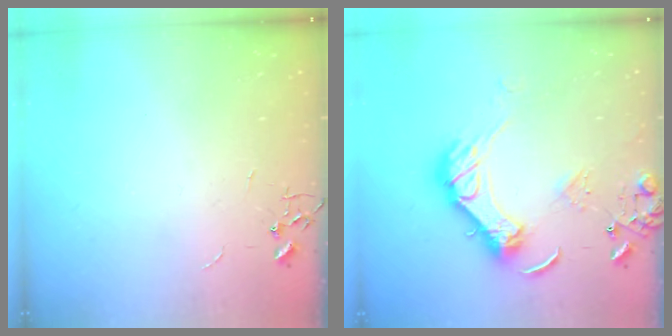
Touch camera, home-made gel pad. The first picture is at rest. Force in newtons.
{"total": 15.3, "press": 15.2, "slide": 1.7}